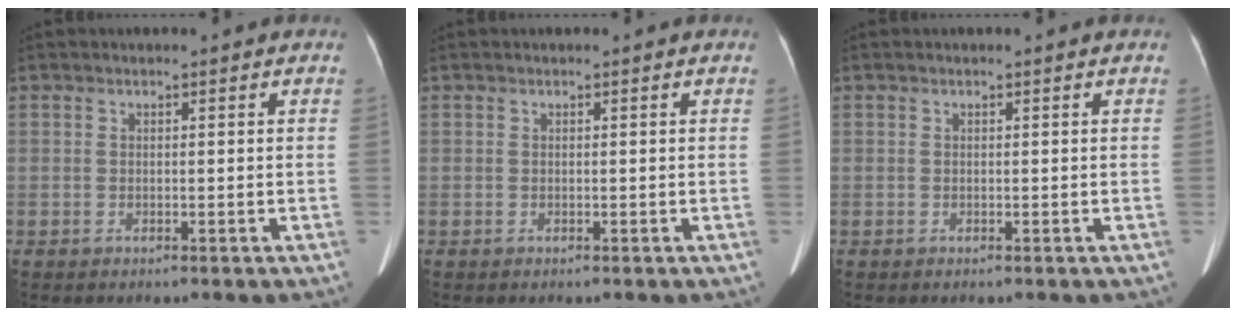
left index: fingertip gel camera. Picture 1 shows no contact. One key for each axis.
{"total": 0.0}
{"total": 0.0}